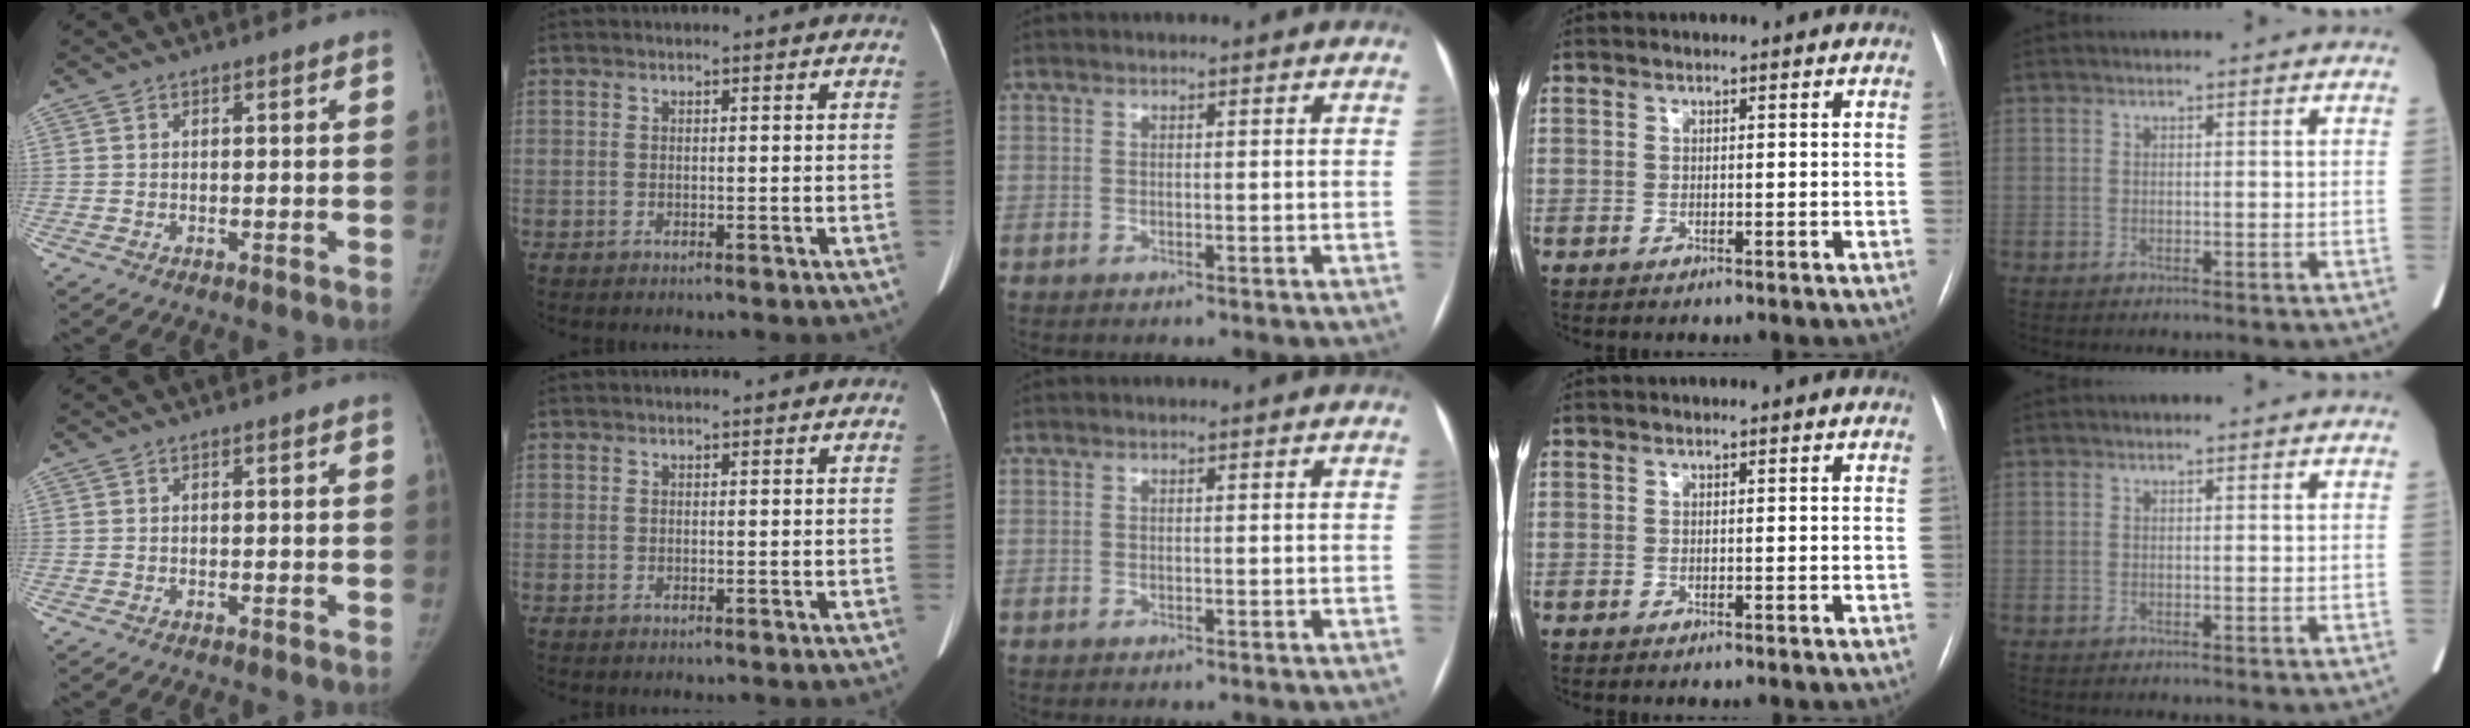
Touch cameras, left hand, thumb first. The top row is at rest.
{}